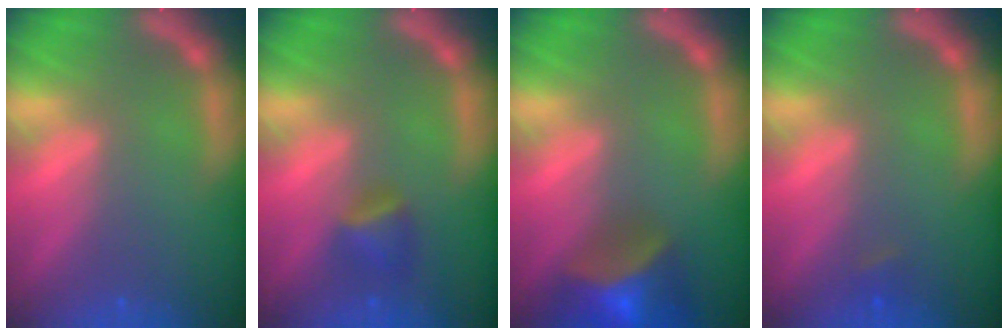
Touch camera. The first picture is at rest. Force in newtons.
{"total": 2.4}
{"total": 8.0}
{"total": 0.9}